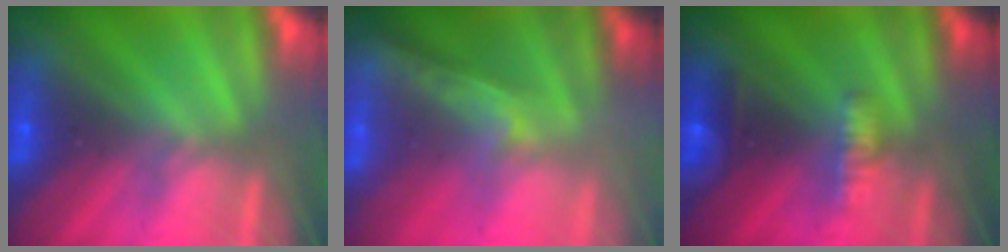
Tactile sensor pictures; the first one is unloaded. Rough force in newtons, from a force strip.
{"total": 1.8}
{"total": 3.2}